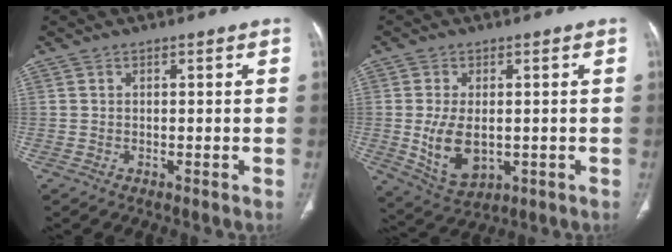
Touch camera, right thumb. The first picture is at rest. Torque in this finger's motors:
{"motor_torque": [-0.56, 0.46, 0.60, 0.65, 0.33]}